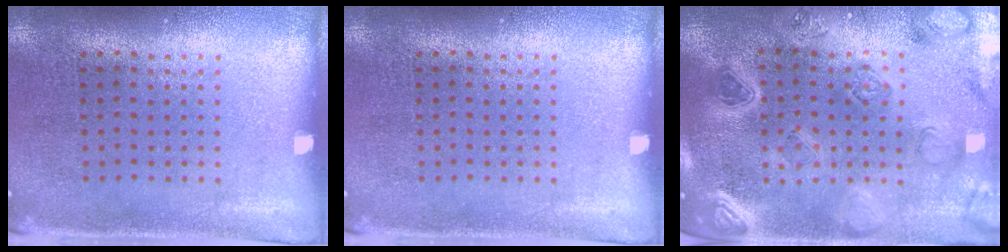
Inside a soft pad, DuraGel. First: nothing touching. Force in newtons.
{"total": 0.0}
{"total": 2.7, "press": 2.6, "slide": 0.4}